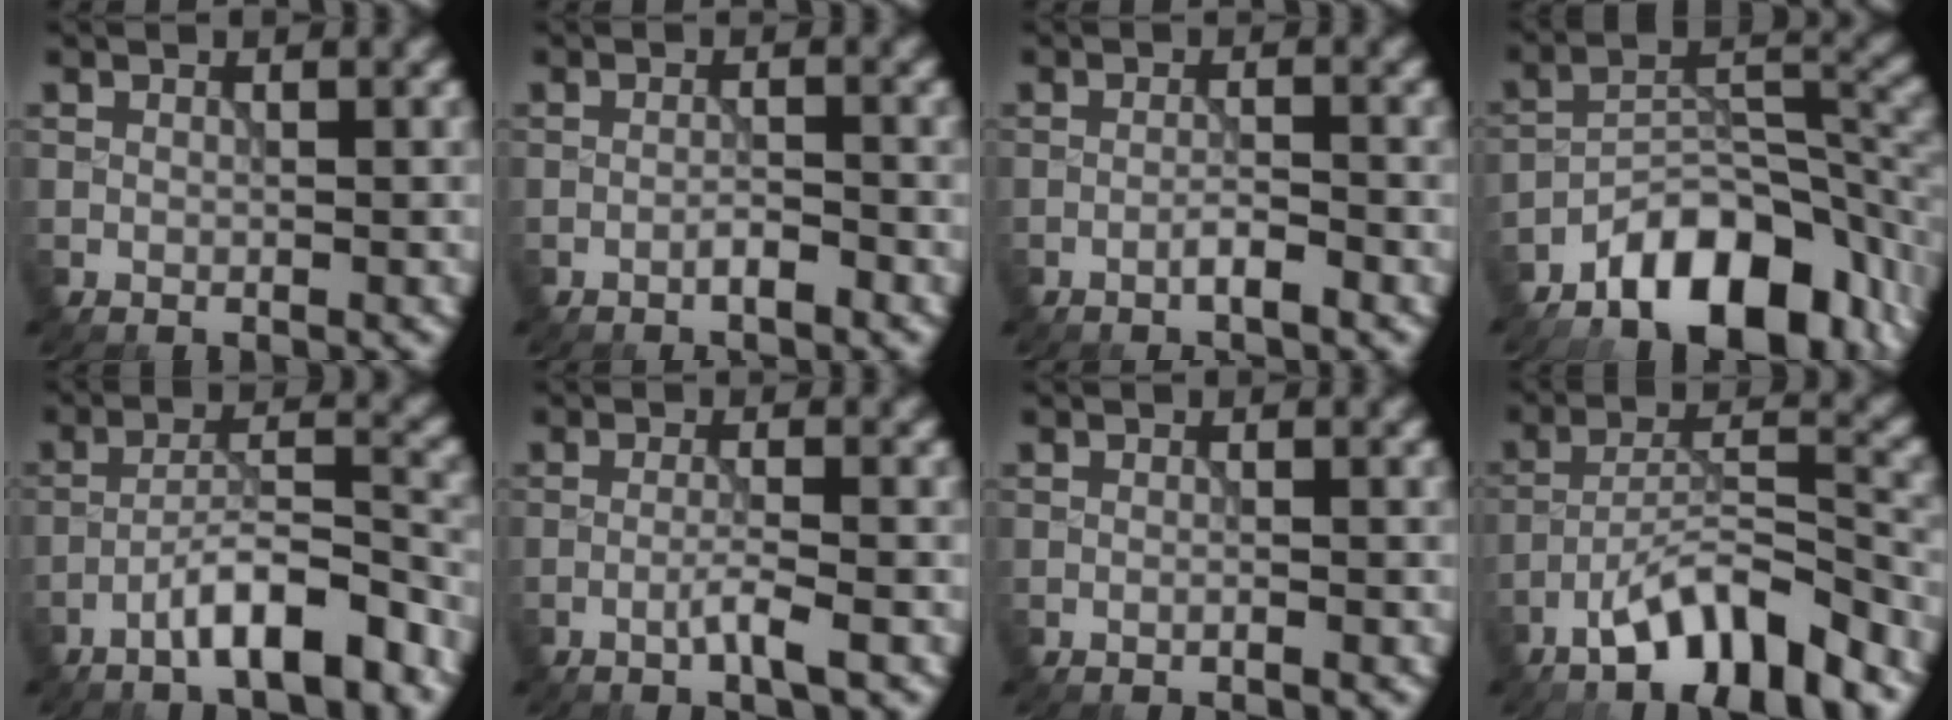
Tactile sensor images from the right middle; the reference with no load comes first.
{"total": 1.3, "force": [-0.9, 0.2, 1.0], "torque": [-0.015, 0.003, -0.018]}
{"total": 1.6, "force": [-1.0, 0.1, 1.3], "torque": [-0.020, 0.006, -0.021]}
{"total": 11.0, "force": [-7.1, 4.8, 6.9], "torque": [-0.096, 0.003, -0.126]}
{"total": 6.3, "force": [-4.1, 1.2, 4.7], "torque": [-0.074, 0.015, -0.070]}
{"total": 2.2, "force": [-1.0, 0.1, 1.9], "torque": [-0.034, 0.007, -0.024]}
{"total": 0.6, "force": [-0.2, 0.1, 0.5], "torque": [-0.007, -0.003, -0.010]}
{"total": 8.0, "force": [-5.5, 1.7, 5.5], "torque": [-0.095, 0.009, -0.097]}